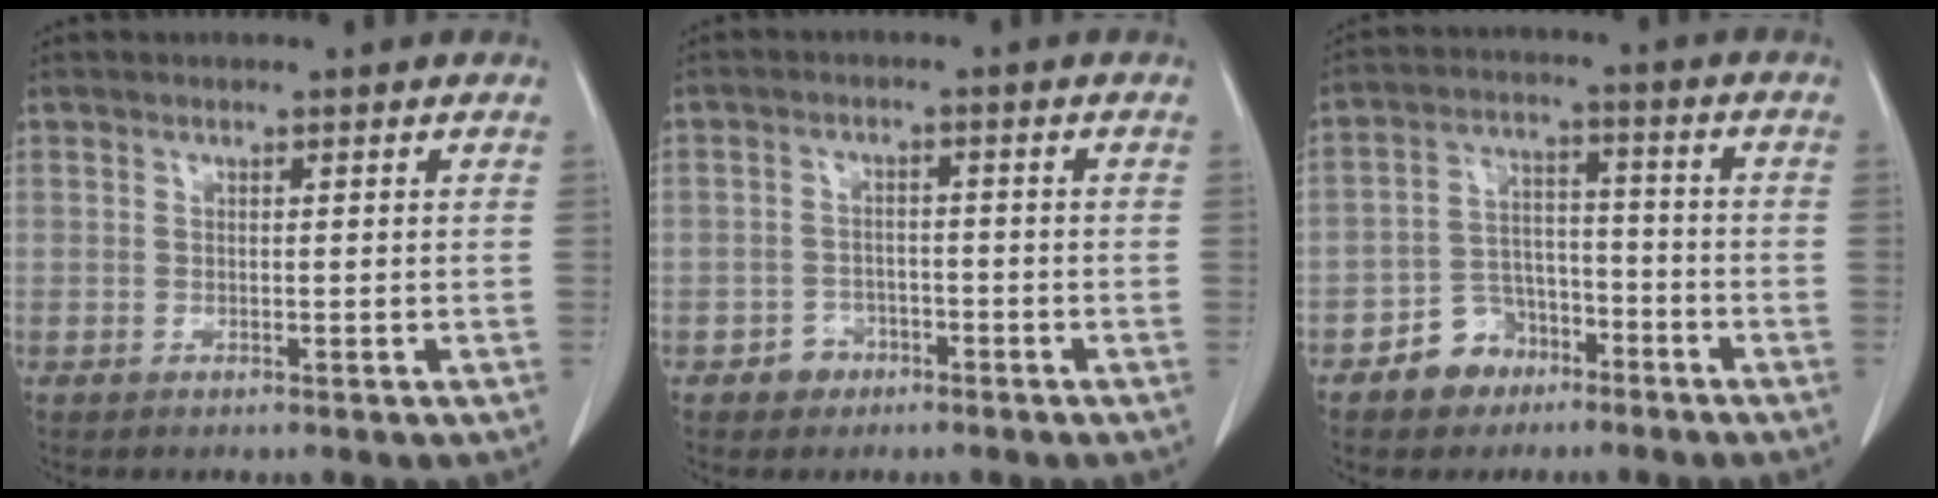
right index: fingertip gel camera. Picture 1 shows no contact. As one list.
[{"total": 3.1, "force": [-1.8, 2.6, 0.3], "torque": [0.001, 0.013, -0.028]}, {"total": 7.3, "force": [-4.5, 5.4, 2.0], "torque": [-0.036, 0.020, -0.071]}]